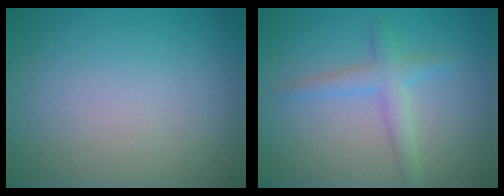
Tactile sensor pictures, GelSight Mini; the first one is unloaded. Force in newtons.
{"total": 2.4, "press": 2.4, "slide": 0.2}